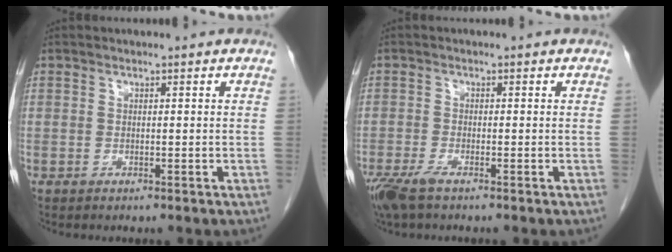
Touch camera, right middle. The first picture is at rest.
{"total": 4.1, "force": [-2.8, 0.9, 2.9], "torque": [-0.060, -0.011, -0.053]}